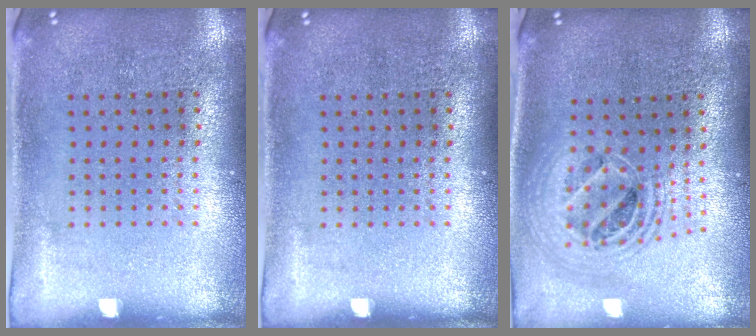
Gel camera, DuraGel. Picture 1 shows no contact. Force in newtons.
{"total": 0.0}
{"total": 2.0, "press": 1.6, "slide": 1.2}